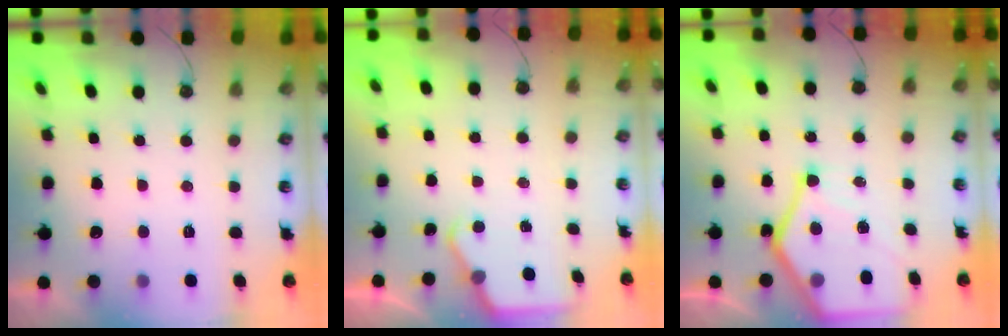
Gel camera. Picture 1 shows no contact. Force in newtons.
{"total": 2.8, "press": 2.8, "slide": 0.0}
{"total": 17.1, "press": 17.0, "slide": 1.6}